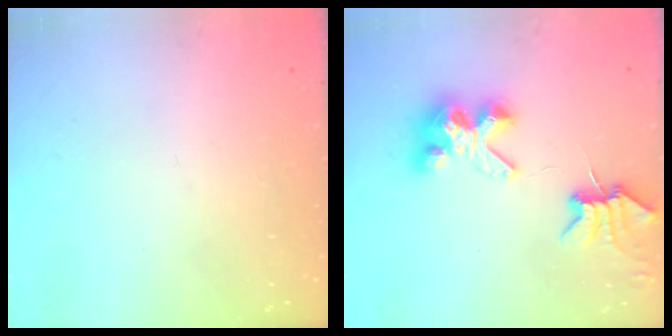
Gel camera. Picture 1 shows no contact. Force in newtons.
{"total": 6.9, "press": 6.8, "slide": 1.1}